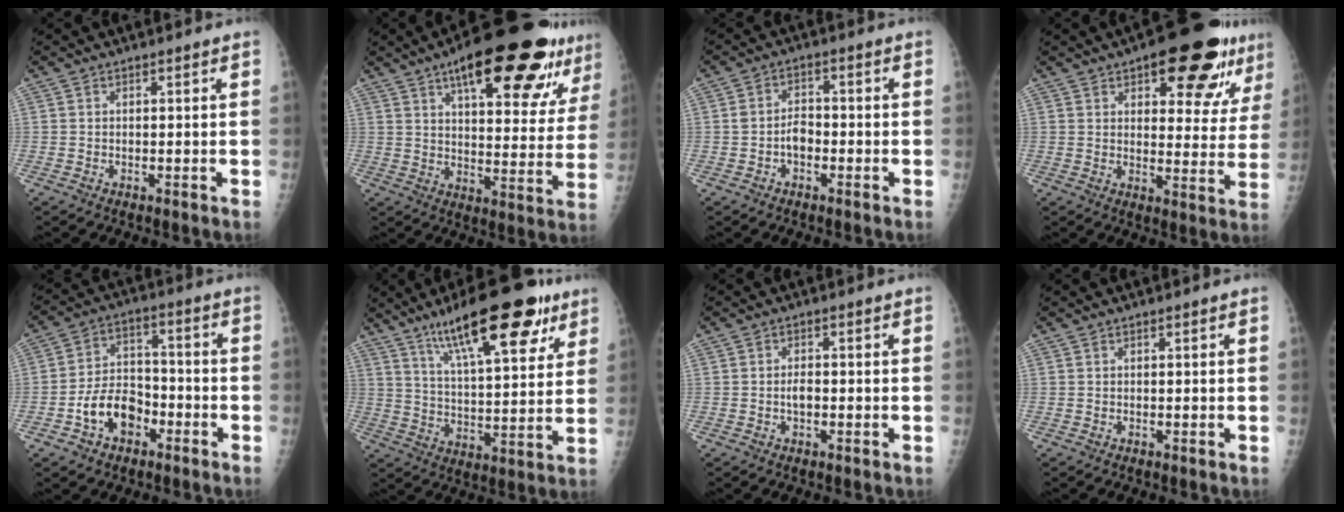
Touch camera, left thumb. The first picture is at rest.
{"total": 25.4, "force": [15.0, 8.2, 18.7], "torque": [-0.234, -0.029, 0.214]}
{"total": 3.7, "force": [-1.4, 2.5, 2.3], "torque": [-0.033, 0.021, -0.030]}
{"total": 17.9, "force": [10.0, 7.2, 13.0], "torque": [-0.127, -0.028, 0.133]}
{"total": 10.0, "force": [-4.4, 6.9, 5.8], "torque": [-0.080, 0.040, -0.078]}
{"total": 21.3, "force": [12.7, 6.4, 15.8], "torque": [-0.220, -0.037, 0.205]}
{"total": 2.0, "force": [-0.5, 1.1, 1.6], "torque": [-0.027, 0.005, -0.010]}
{"total": 0.0}